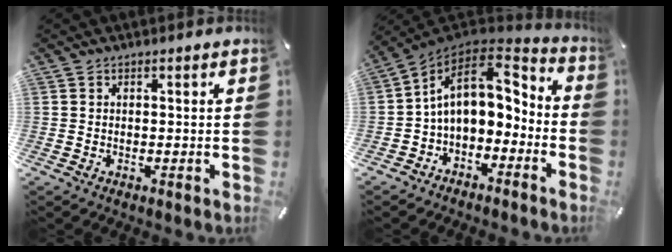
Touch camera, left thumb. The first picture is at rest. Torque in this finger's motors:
{"motor_torque": [0.51, 1.95, 0.92, 0.69, 0.24]}